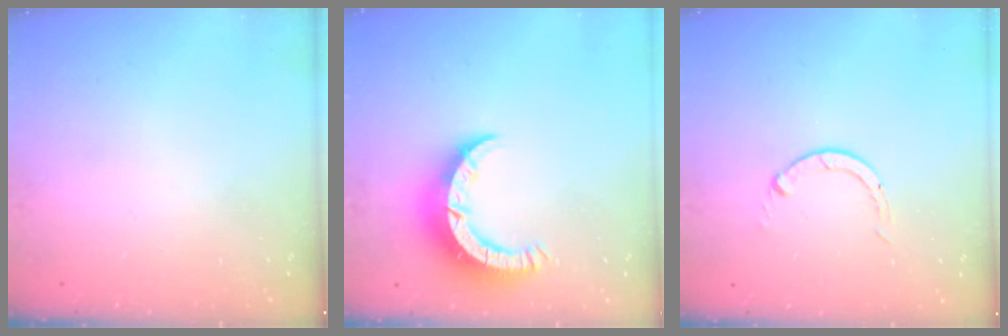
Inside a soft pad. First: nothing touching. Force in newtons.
{"total": 8.2, "press": 8.2, "slide": 0.9}
{"total": 0.0}